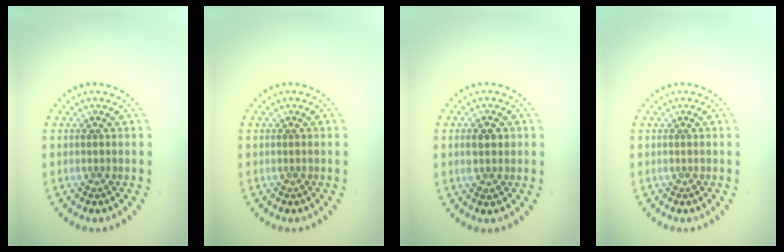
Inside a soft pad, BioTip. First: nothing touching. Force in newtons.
{"total": 0.0}
{"total": 2.0, "press": 2.0, "slide": 0.3}
{"total": 0.0}